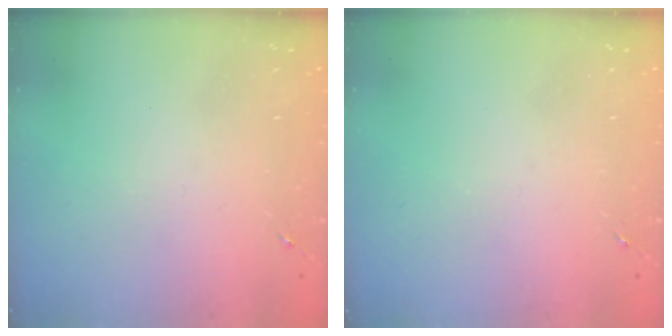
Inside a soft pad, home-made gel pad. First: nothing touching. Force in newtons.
{"total": 0.0}